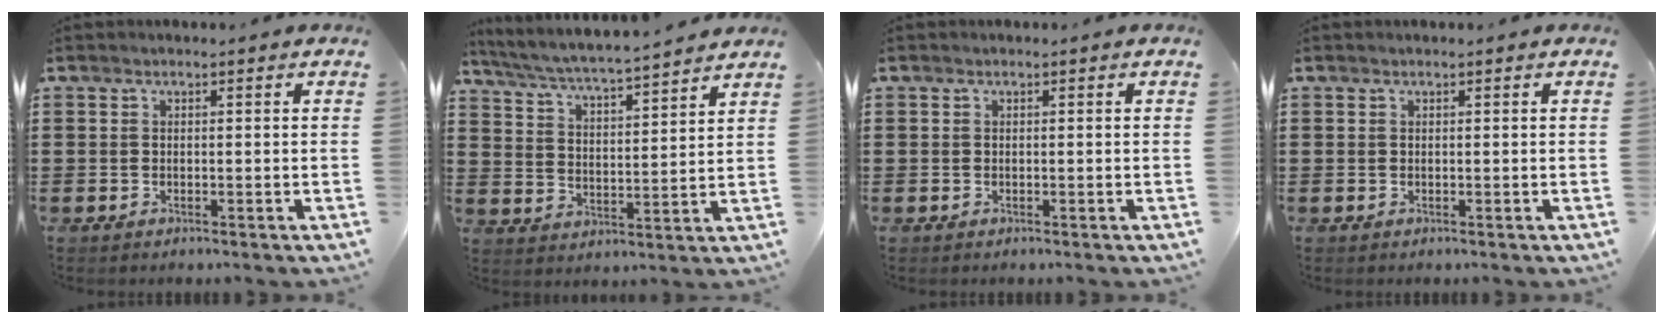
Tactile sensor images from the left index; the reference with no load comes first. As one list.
[{"total": 4.5, "force": [4.3, -0.6, 1.4], "torque": [-0.049, -0.037, 0.066]}, {"total": 0.0}, {"total": 0.0}]